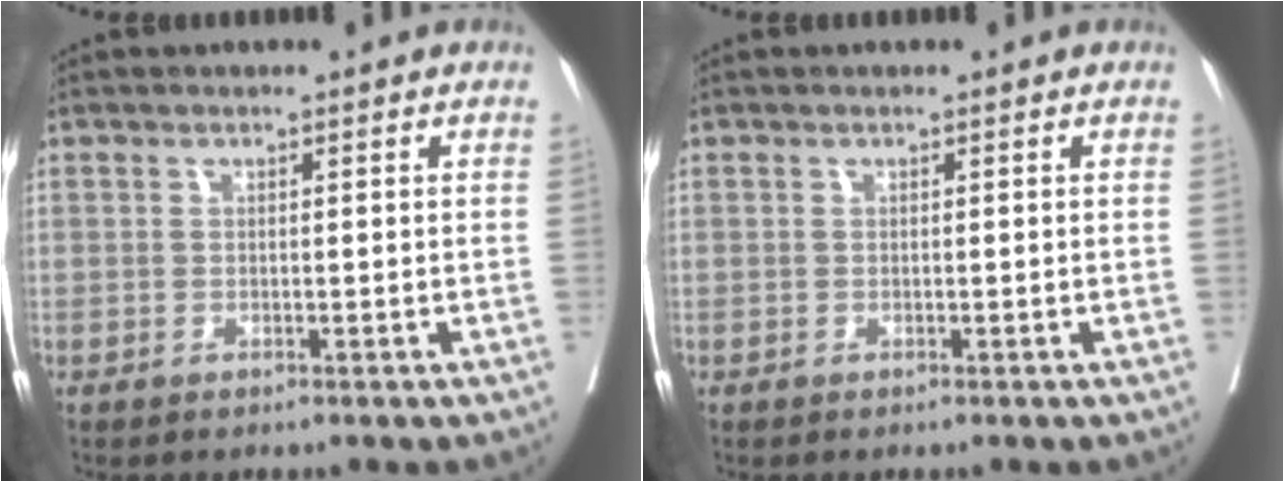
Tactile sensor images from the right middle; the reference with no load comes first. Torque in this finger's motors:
{"motor_torque": [0.01, -0.02, 0.00, 0.00]}